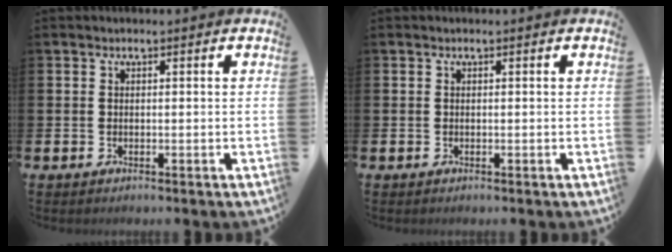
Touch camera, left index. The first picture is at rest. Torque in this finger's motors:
{"motor_torque": [-0.01, 0.01, 0.00, 0.01]}